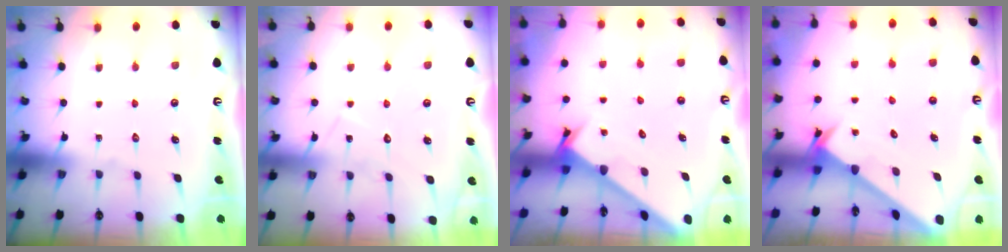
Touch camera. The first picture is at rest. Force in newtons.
{"total": 6.2, "press": 6.2, "slide": 0.4}
{"total": 2.7, "press": 2.6, "slide": 0.3}
{"total": 2.5, "press": 2.5, "slide": 0.2}